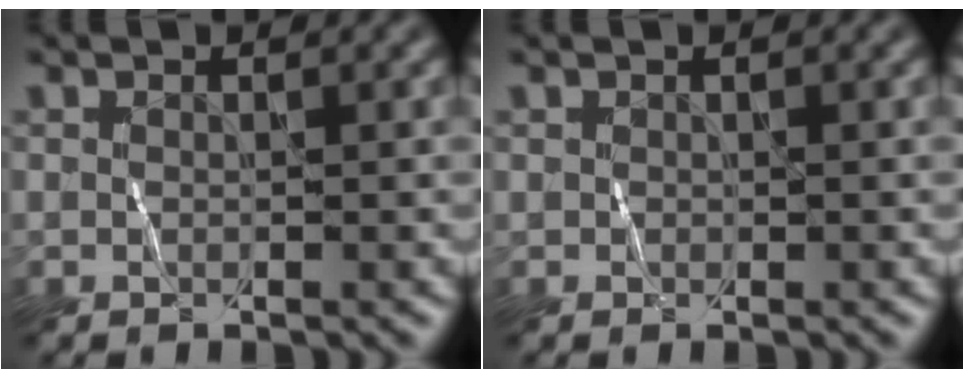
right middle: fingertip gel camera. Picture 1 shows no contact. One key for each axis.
{"total": 0.0}